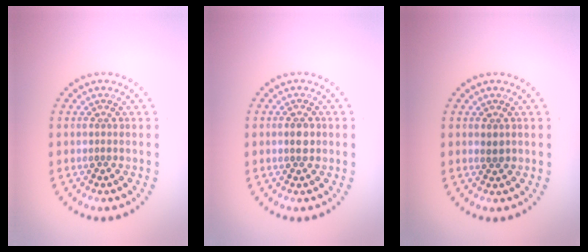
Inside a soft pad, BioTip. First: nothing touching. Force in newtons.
{"total": 1.5, "press": 1.4, "slide": 0.3}
{"total": 0.8, "press": 0.8, "slide": 0.1}